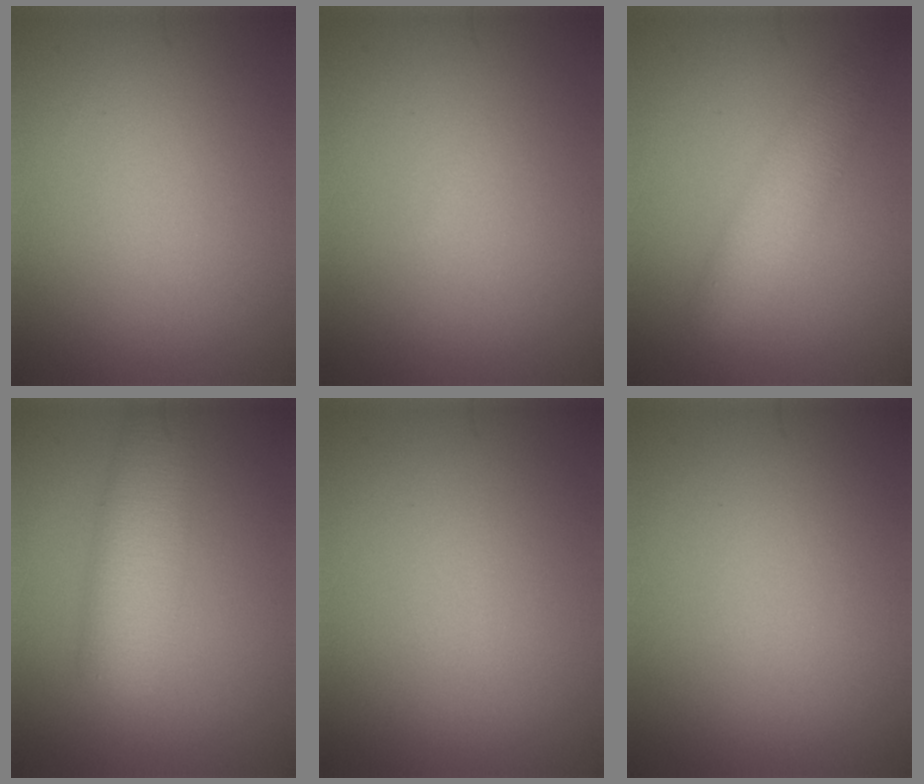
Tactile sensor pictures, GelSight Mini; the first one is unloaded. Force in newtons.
{"total": 0.0}
{"total": 3.4, "press": 3.4, "slide": 0.1}
{"total": 5.1, "press": 5.1, "slide": 0.2}
{"total": 0.0}
{"total": 0.0}